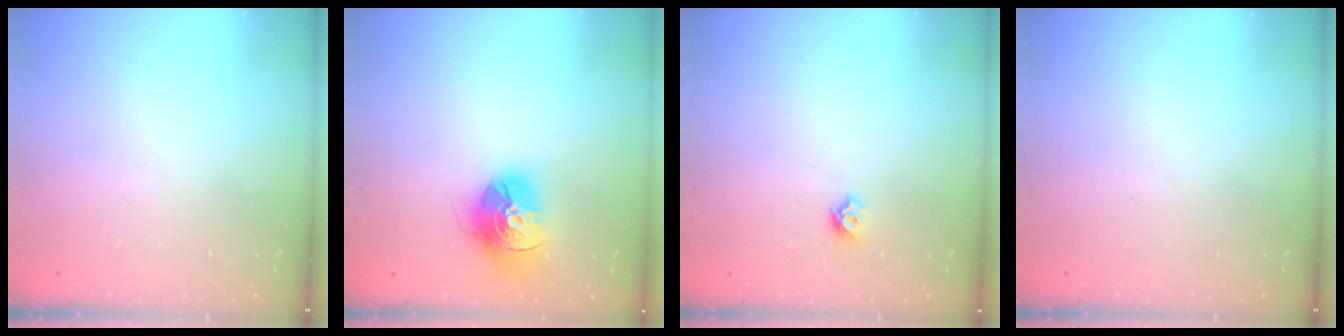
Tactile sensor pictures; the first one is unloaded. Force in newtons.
{"total": 16.4, "press": 16.3, "slide": 1.8}
{"total": 4.9, "press": 4.8, "slide": 0.8}
{"total": 0.0}